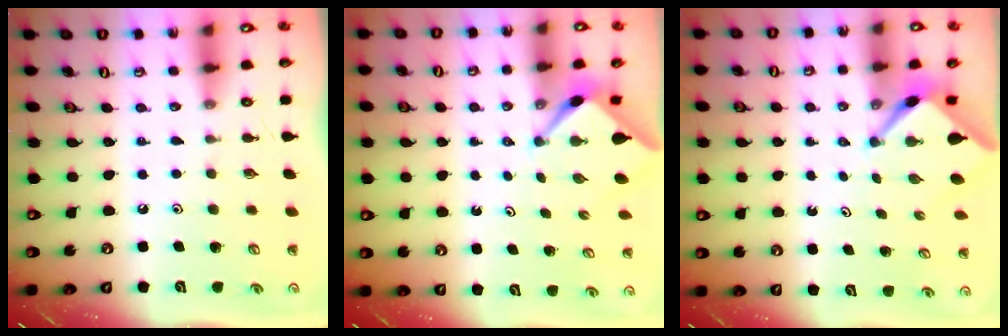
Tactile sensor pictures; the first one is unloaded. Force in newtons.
{"total": 2.4, "press": 2.4, "slide": 0.3}
{"total": 3.3, "press": 3.3, "slide": 0.2}